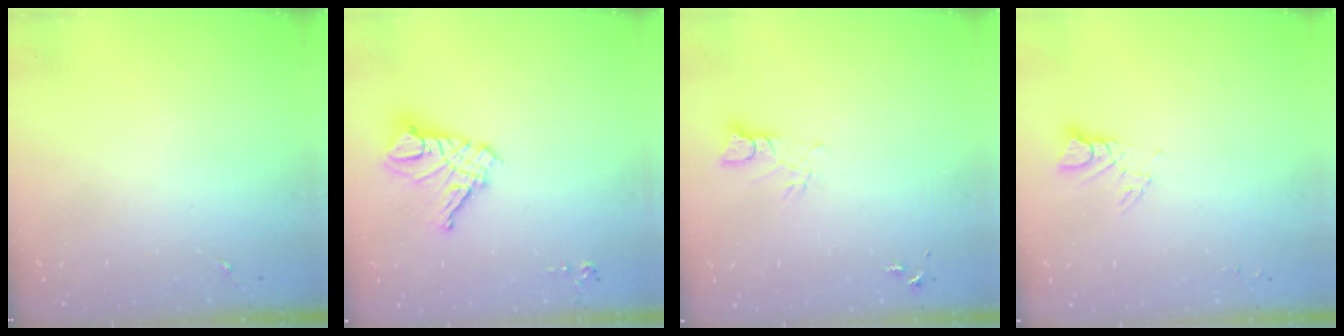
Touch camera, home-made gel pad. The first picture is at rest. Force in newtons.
{"total": 12.6, "press": 12.5, "slide": 1.3}
{"total": 3.4, "press": 3.4, "slide": 0.2}
{"total": 3.8, "press": 3.7, "slide": 0.3}